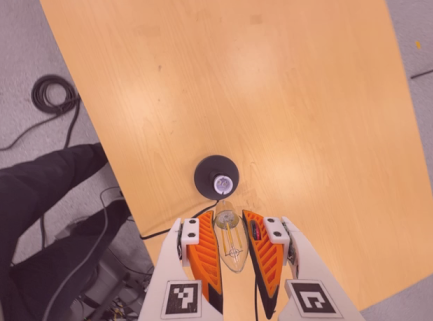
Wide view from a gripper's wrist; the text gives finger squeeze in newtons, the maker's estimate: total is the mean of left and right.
{"total": 21.2, "left": 22.5, "right": 20.0}